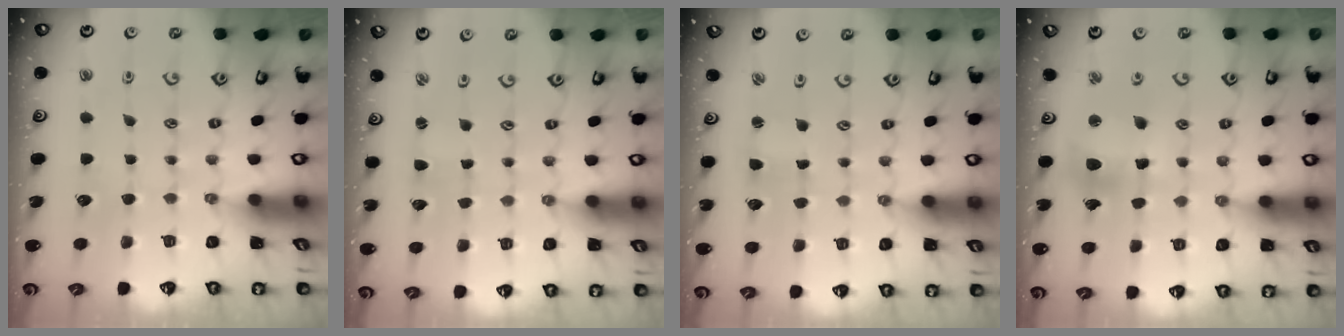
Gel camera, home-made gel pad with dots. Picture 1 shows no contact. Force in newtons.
{"total": 0.7, "press": 0.7, "slide": 0.1}
{"total": 1.0, "press": 1.0, "slide": 0.0}
{"total": 11.6, "press": 11.5, "slide": 1.4}